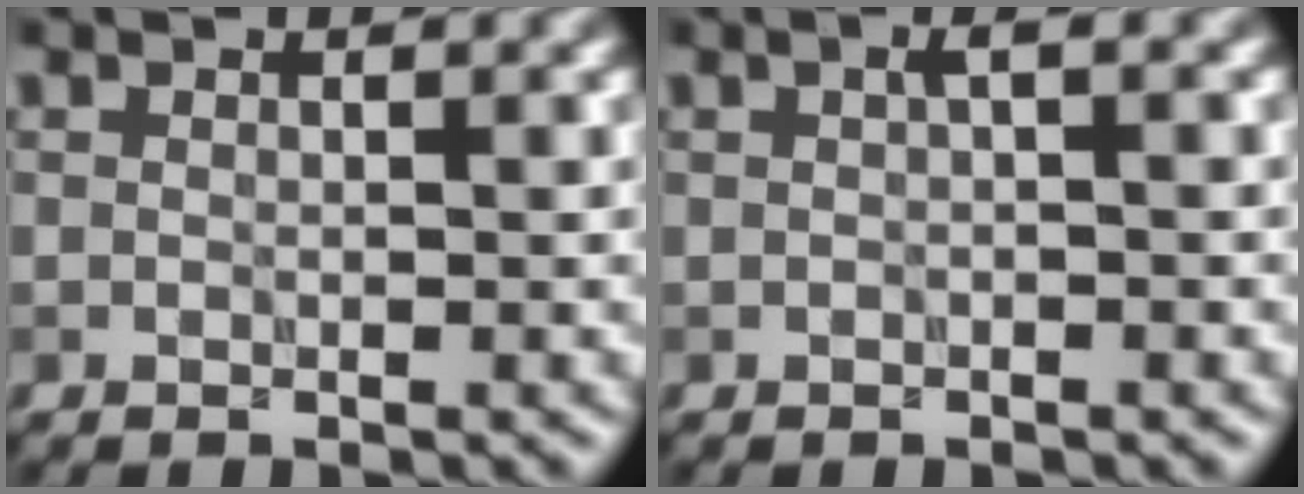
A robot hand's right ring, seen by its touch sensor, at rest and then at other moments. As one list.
[{"total": 1.0, "force": [0.1, 0.1, 1.0], "torque": [-0.018, 0.005, 0.002]}]